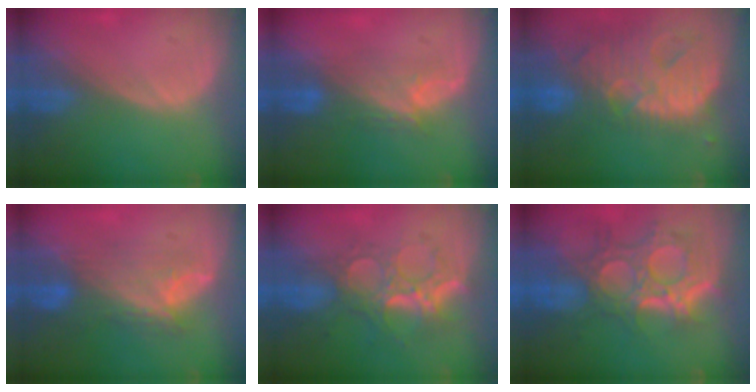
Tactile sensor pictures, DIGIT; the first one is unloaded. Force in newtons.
{"total": 5.2, "press": 5.0, "slide": 1.4}
{"total": 13.9, "press": 11.7, "slide": 7.4}
{"total": 7.6, "press": 7.3, "slide": 2.2}
{"total": 9.0, "press": 8.0, "slide": 4.0}
{"total": 12.0, "press": 10.7, "slide": 5.3}